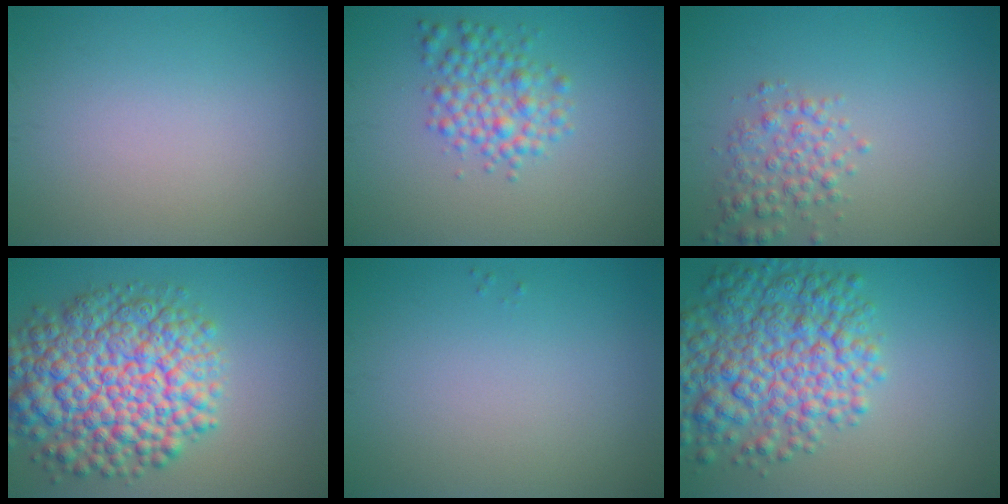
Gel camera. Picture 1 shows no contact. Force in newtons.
{"total": 3.5, "press": 3.5, "slide": 0.1}
{"total": 2.7, "press": 2.7, "slide": 0.0}
{"total": 11.7, "press": 11.7, "slide": 0.4}
{"total": 0.0}
{"total": 8.9, "press": 8.9, "slide": 0.3}